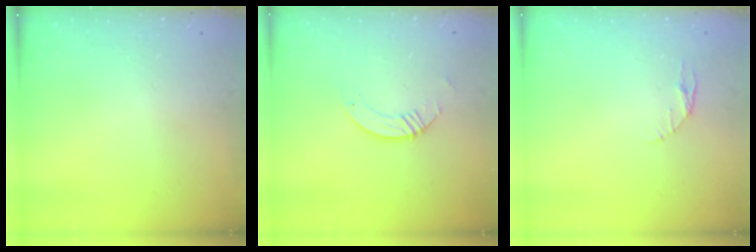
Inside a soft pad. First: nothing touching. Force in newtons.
{"total": 3.8, "press": 3.8, "slide": 0.1}
{"total": 2.9, "press": 2.9, "slide": 0.4}